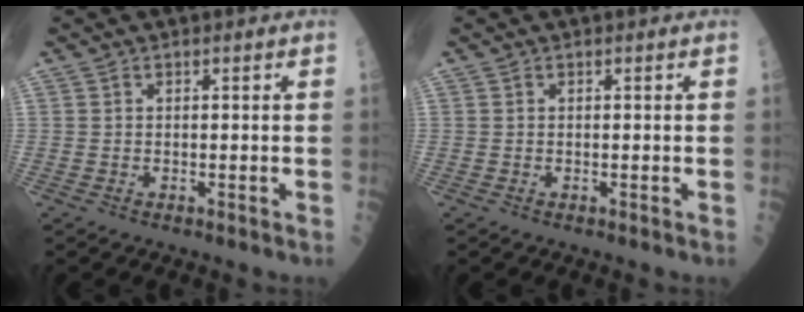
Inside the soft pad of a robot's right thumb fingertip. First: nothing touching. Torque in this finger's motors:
{"motor_torque": [0.00, 0.00, -0.04, -0.03, 0.00]}